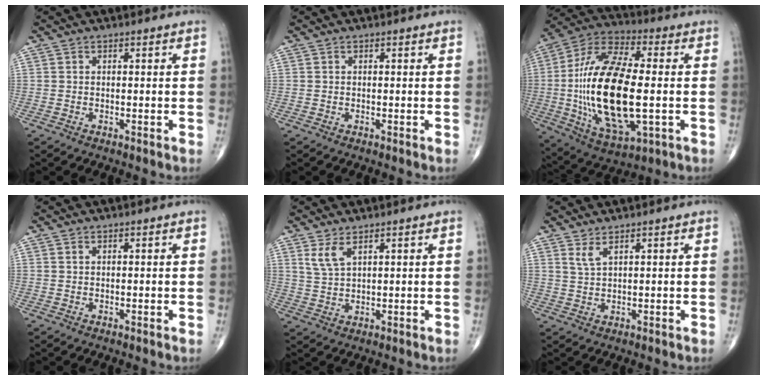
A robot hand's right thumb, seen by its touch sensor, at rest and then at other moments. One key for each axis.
{"total": 0.0}
{"total": 25.4, "fx": -1.7, "fy": 10.7, "fz": 22.9, "tx": -0.460, "ty": 0.007, "tz": -0.022}
{"total": 0.0}
{"total": 3.7, "fx": 2.2, "fy": 1.3, "fz": 2.6, "tx": -0.057, "ty": -0.011, "tz": 0.053}
{"total": 2.2, "fx": 1.5, "fy": 0.3, "fz": 1.6, "tx": -0.038, "ty": -0.011, "tz": 0.036}